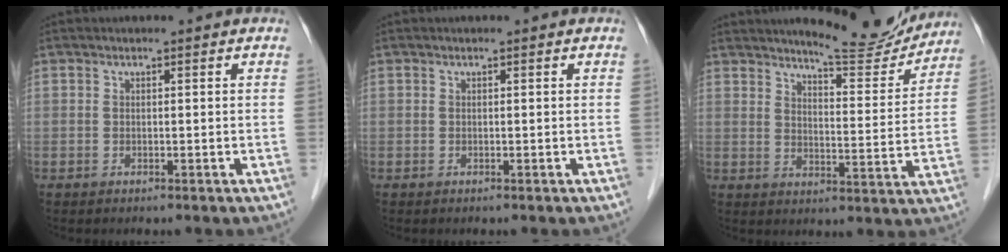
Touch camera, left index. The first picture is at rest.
{"total": 0.0}
{"total": 12.6, "force": [11.9, 1.6, 3.9], "torque": [-0.050, -0.028, 0.152]}